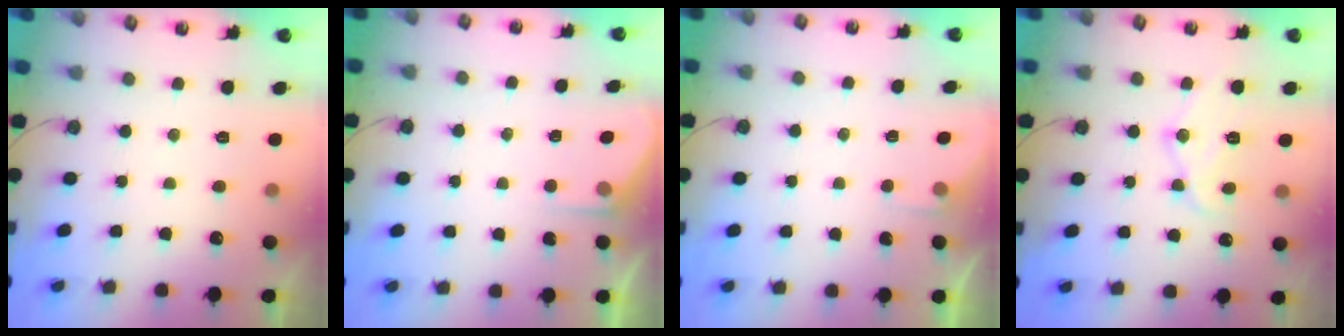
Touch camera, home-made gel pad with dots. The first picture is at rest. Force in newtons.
{"total": 2.7, "press": 2.7, "slide": 0.3}
{"total": 2.0, "press": 2.0, "slide": 0.4}
{"total": 12.0, "press": 11.9, "slide": 1.3}